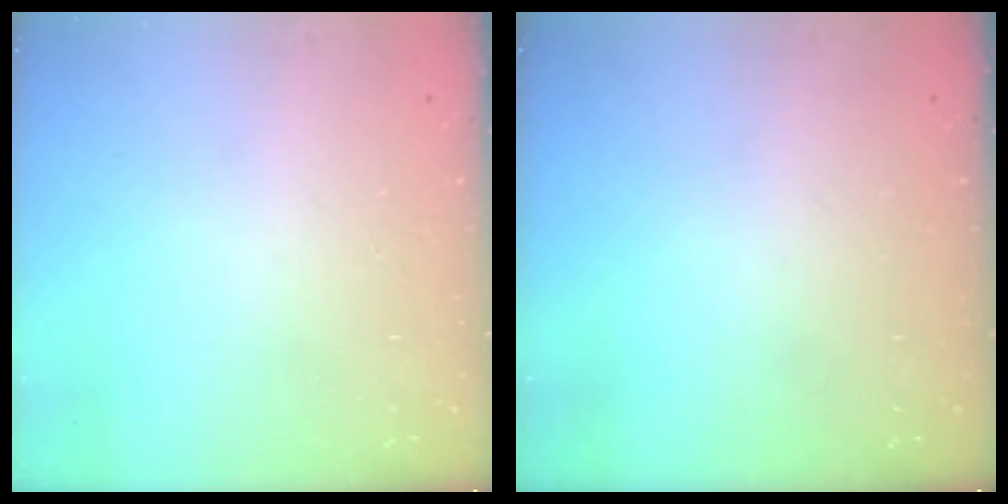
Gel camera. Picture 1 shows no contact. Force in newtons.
{"total": 0.0}